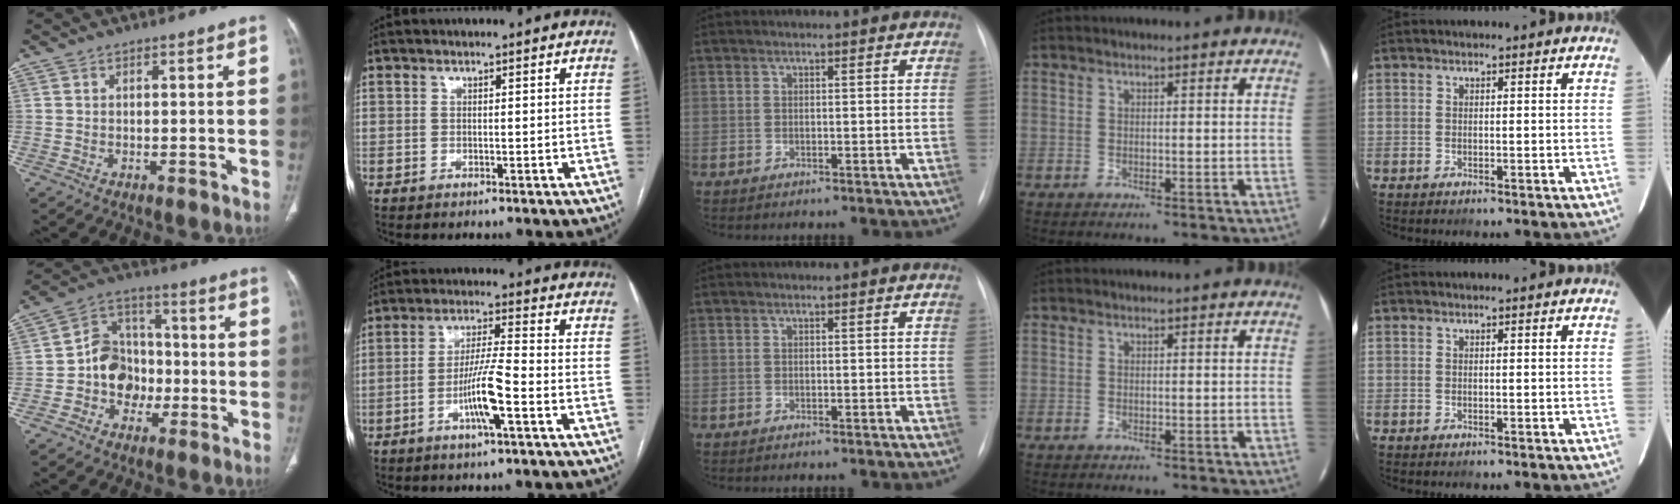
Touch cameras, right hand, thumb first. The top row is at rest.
{"thumb": {"total": 10.5, "force": [-2.5, 9.0, 4.7], "torque": [-0.037, 0.040, -0.052]}, "index": {"total": 7.8, "force": [-2.9, 0.0, 7.2], "torque": [-0.141, -0.001, -0.055]}}